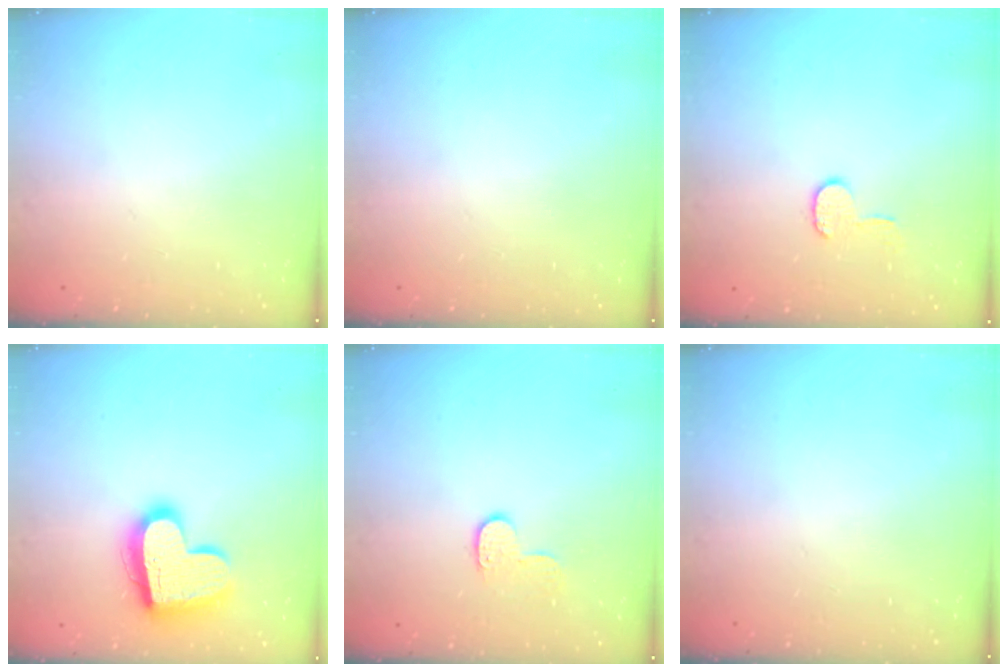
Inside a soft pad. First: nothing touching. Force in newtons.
{"total": 0.0}
{"total": 5.9, "press": 5.9, "slide": 0.4}
{"total": 18.0, "press": 17.9, "slide": 1.6}
{"total": 6.1, "press": 6.1, "slide": 0.2}
{"total": 0.0}